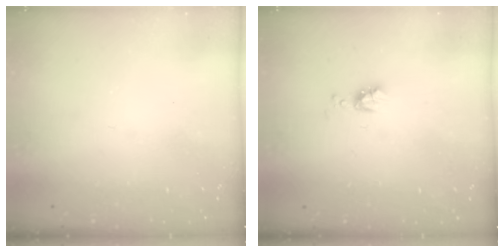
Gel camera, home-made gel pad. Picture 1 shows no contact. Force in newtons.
{"total": 4.9, "press": 4.8, "slide": 0.8}